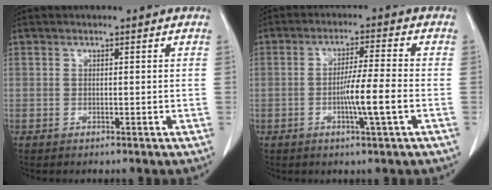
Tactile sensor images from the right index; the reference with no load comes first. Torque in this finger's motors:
{"motor_torque": [1.24, -0.39, 0.60, 0.09]}